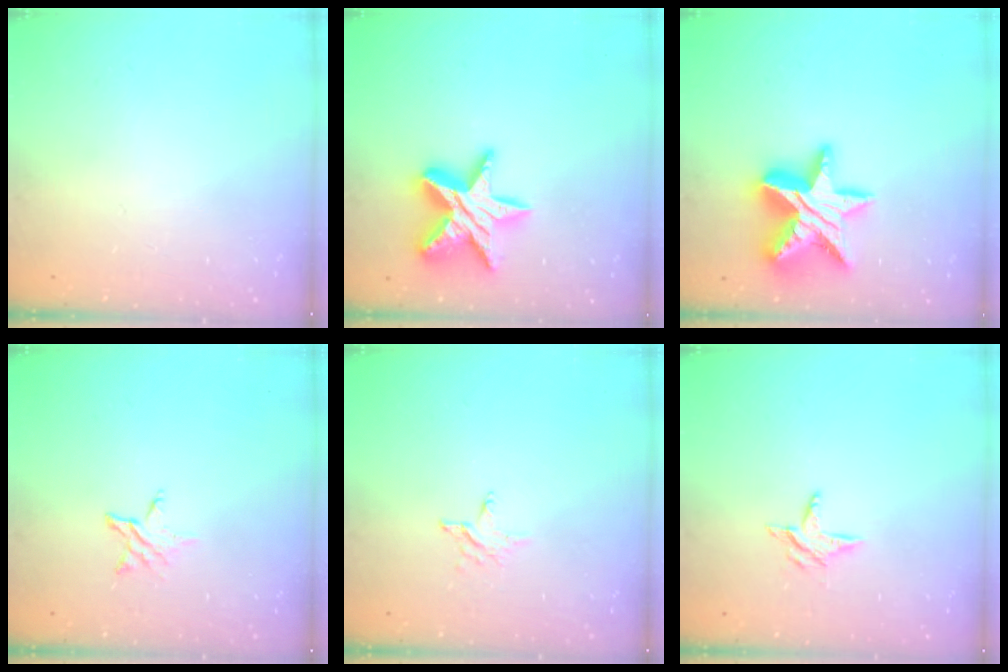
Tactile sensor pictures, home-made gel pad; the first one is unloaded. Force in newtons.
{"total": 16.7, "press": 16.6, "slide": 1.2}
{"total": 19.4, "press": 19.4, "slide": 1.2}
{"total": 3.9, "press": 3.8, "slide": 0.4}
{"total": 3.5, "press": 3.5, "slide": 0.4}
{"total": 5.9, "press": 5.9, "slide": 0.6}